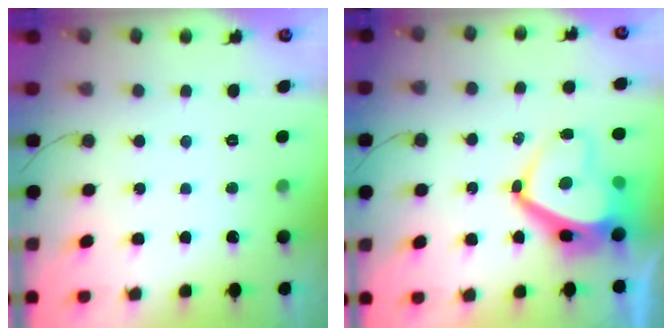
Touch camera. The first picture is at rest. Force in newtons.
{"total": 11.7, "press": 11.7, "slide": 1.3}